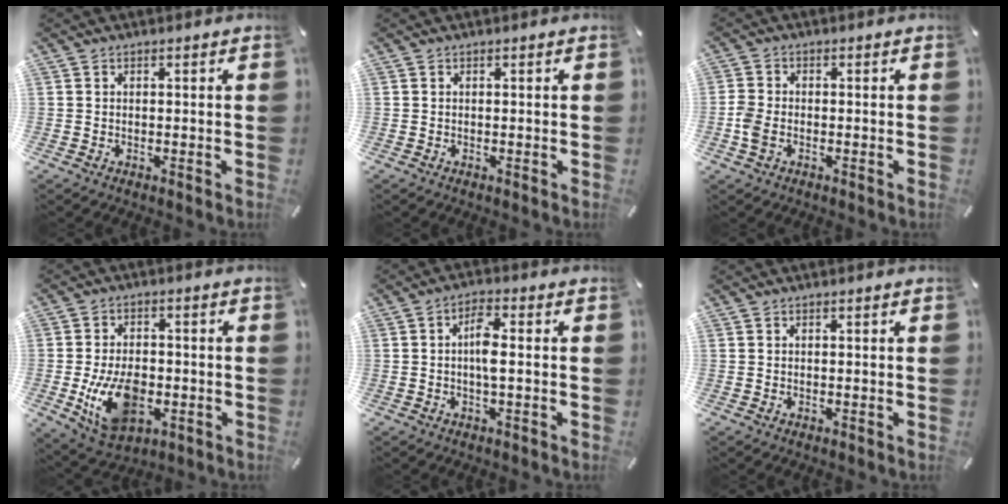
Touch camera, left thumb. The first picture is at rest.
{"total": 0.0}
{"total": 3.9, "force": [-1.3, 2.8, 2.5], "torque": [-0.054, 0.004, -0.023]}
{"total": 13.7, "force": [-3.1, 9.0, 9.9], "torque": [-0.182, -0.003, -0.053]}
{"total": 5.1, "force": [-0.2, 1.7, 4.9], "torque": [-0.098, 0.005, -0.006]}
{"total": 0.0}